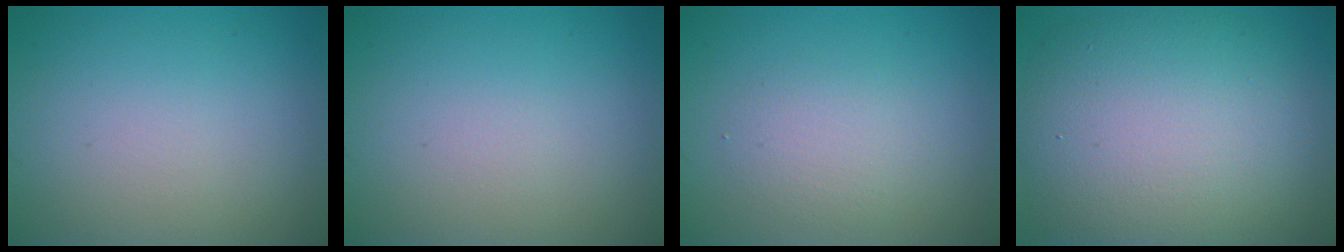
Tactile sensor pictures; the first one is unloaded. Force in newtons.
{"total": 0.0}
{"total": 2.2, "press": 2.2, "slide": 0.1}
{"total": 12.0, "press": 12.0, "slide": 0.2}